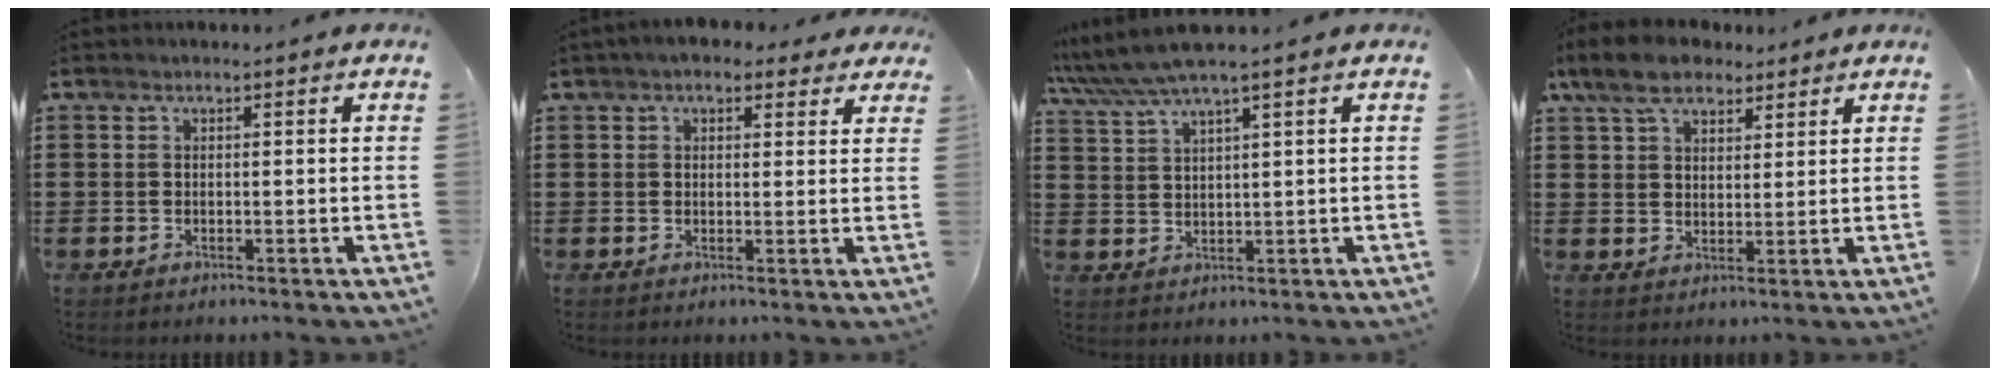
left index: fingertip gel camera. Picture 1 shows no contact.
{"total": 3.4, "force": [2.5, 1.6, 1.6], "torque": [-0.032, 0.001, 0.043]}
{"total": 5.0, "force": [3.8, -0.1, 3.2], "torque": [-0.073, -0.006, 0.065]}
{"total": 7.6, "force": [5.6, 3.7, 3.6], "torque": [-0.085, 0.000, 0.103]}